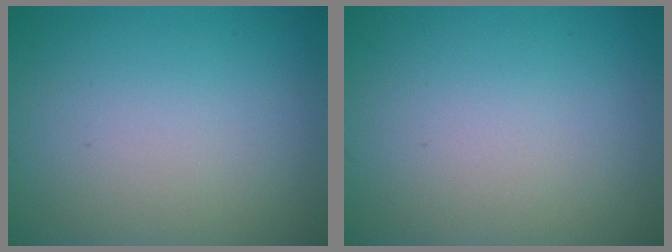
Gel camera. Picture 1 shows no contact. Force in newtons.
{"total": 0.0}